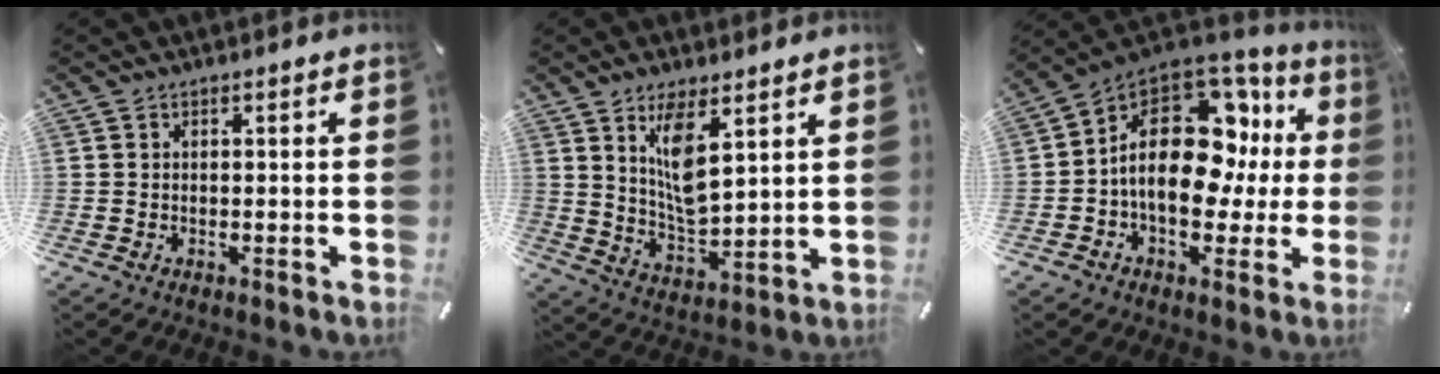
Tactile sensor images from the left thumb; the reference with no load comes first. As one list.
[{"total": 10.2, "force": [6.0, 4.1, 7.2], "torque": [-0.147, -0.020, 0.107]}, {"total": 20.0, "force": [2.7, 13.1, 14.9], "torque": [-0.241, -0.016, 0.050]}]